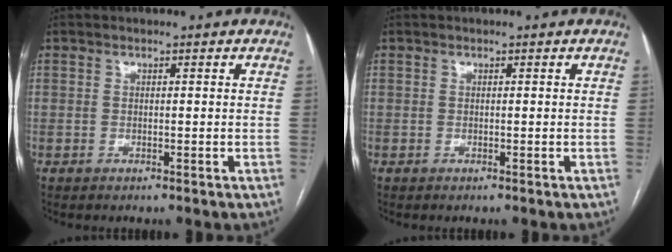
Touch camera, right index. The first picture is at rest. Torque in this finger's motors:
{"motor_torque": [0.01, -0.01, 0.00, 0.00]}